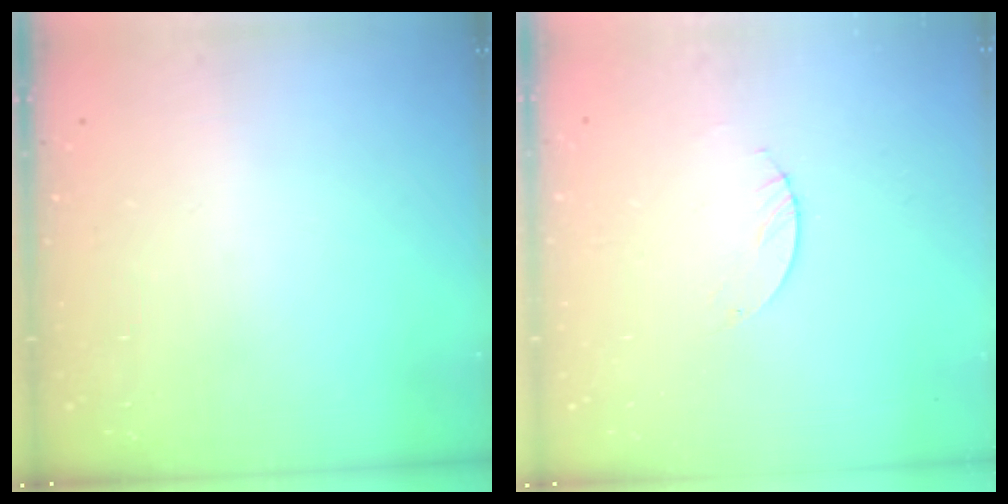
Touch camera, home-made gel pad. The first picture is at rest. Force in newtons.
{"total": 0.9, "press": 0.8, "slide": 0.2}